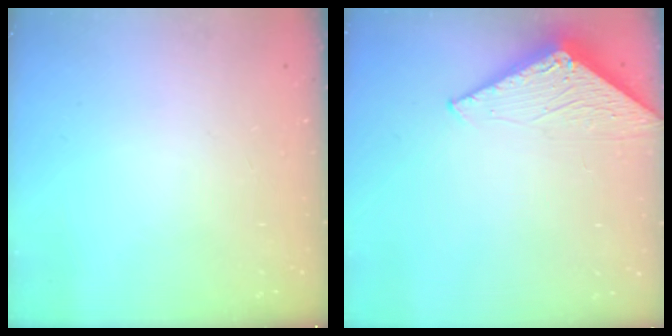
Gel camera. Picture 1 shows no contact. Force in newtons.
{"total": 3.0, "press": 3.0, "slide": 0.2}